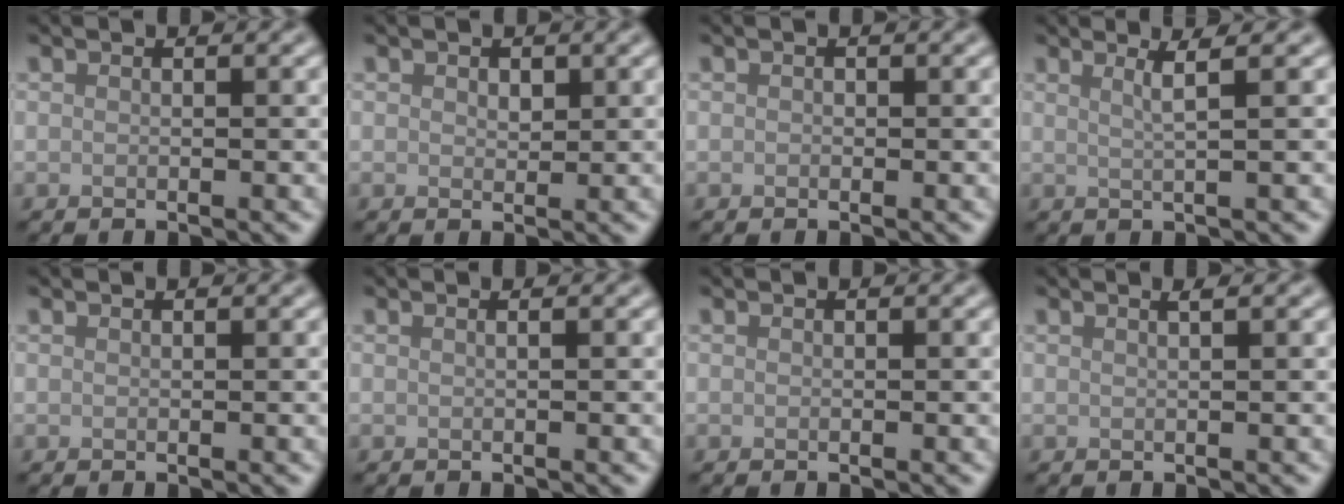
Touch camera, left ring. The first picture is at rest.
{"total": 1.0, "force": [0.5, 0.6, 0.5], "torque": [-0.009, -0.002, 0.010]}
{"total": 0.0}
{"total": 2.2, "force": [0.9, 0.5, 2.0], "torque": [-0.030, 0.004, 0.010]}
{"total": 0.0}
{"total": 1.0, "force": [0.3, 0.5, 0.8], "torque": [-0.006, -0.001, -0.008]}
{"total": 0.0}
{"total": 1.1, "force": [0.6, 0.4, 0.9], "torque": [-0.008, 0.000, 0.001]}